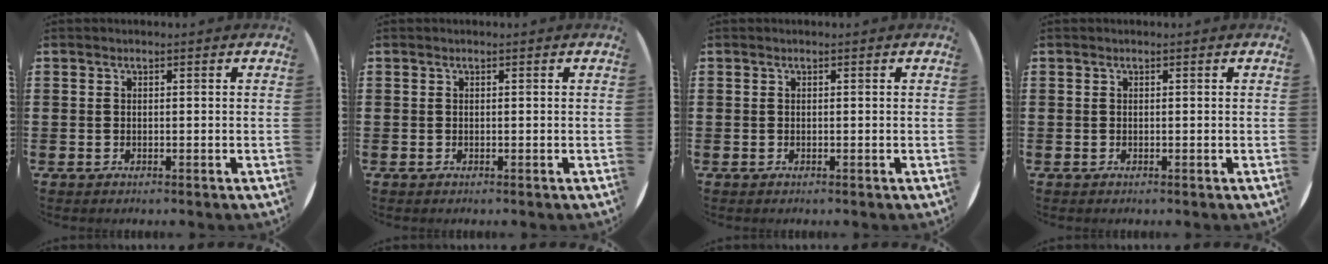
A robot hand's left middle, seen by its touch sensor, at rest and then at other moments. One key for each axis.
{"total": 0.0}
{"total": 0.0}
{"total": 0.0}